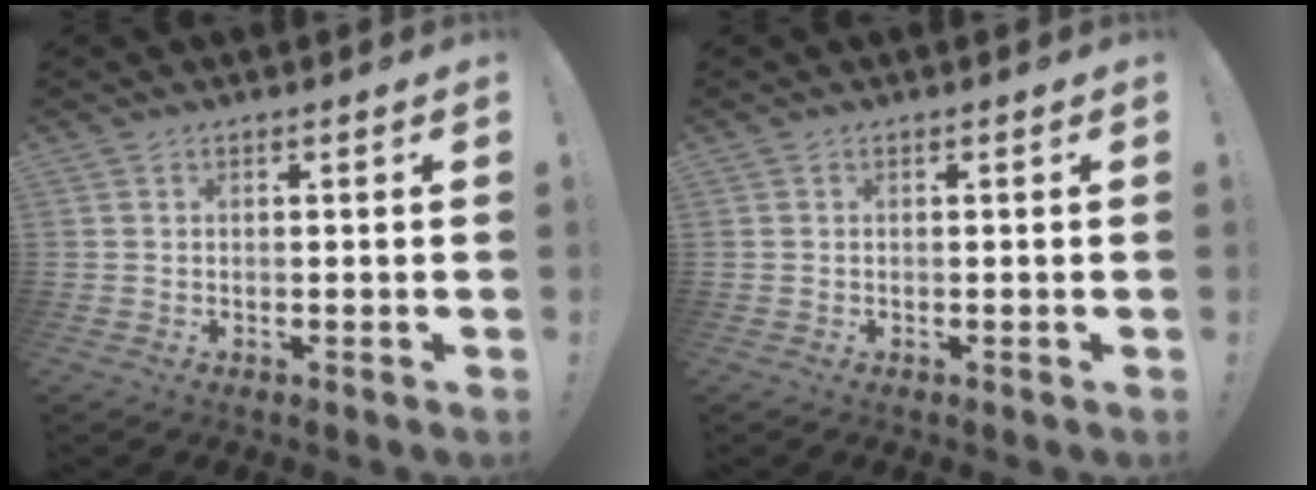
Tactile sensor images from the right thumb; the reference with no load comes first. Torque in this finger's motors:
{"motor_torque": [0.11, 0.02, -0.32, -0.07, 0.04]}